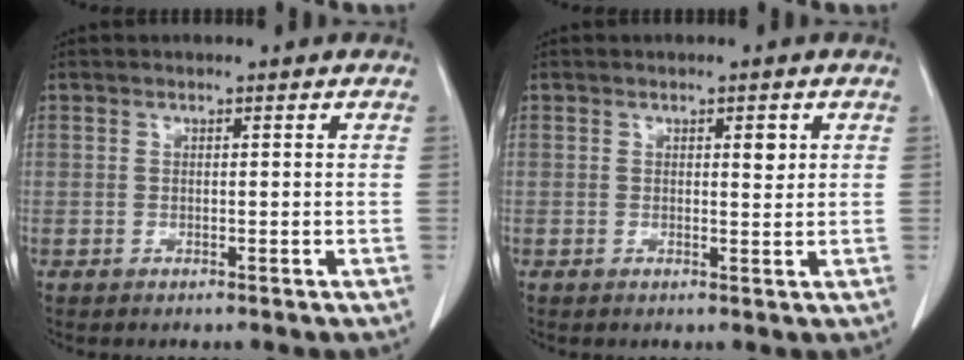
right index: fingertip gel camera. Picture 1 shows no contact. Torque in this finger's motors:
{"motor_torque": [0.05, 0.00, 0.00, 0.00]}